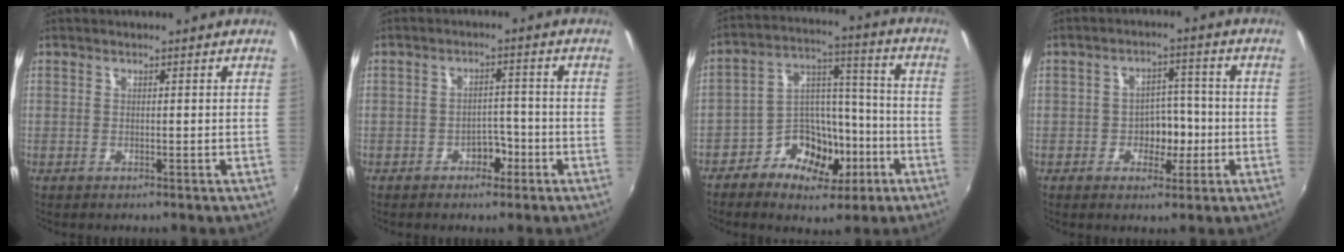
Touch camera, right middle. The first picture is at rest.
{"total": 3.4, "force": [-2.0, 2.4, 1.4], "torque": [-0.026, 0.007, -0.029]}
{"total": 12.6, "force": [-6.5, 8.5, 6.6], "torque": [-0.117, 0.038, -0.101]}
{"total": 5.5, "force": [-1.6, 4.2, 3.1], "torque": [-0.046, 0.009, -0.022]}